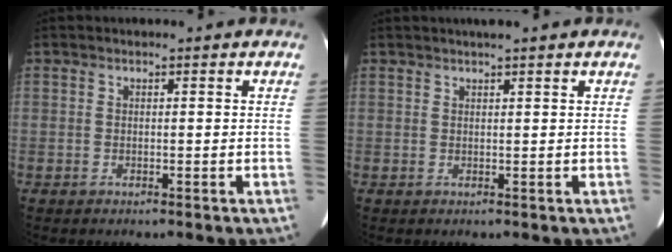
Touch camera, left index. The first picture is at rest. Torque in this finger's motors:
{"motor_torque": [-0.09, -1.25, -0.05, 0.01]}